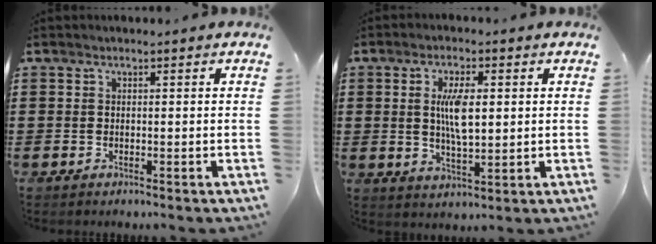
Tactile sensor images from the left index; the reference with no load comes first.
{"total": 6.4, "force": [1.1, 2.4, 5.8], "torque": [-0.109, 0.007, 0.015]}